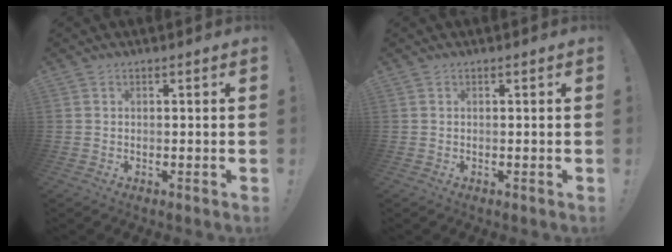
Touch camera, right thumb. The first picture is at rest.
{"total": 0.0}